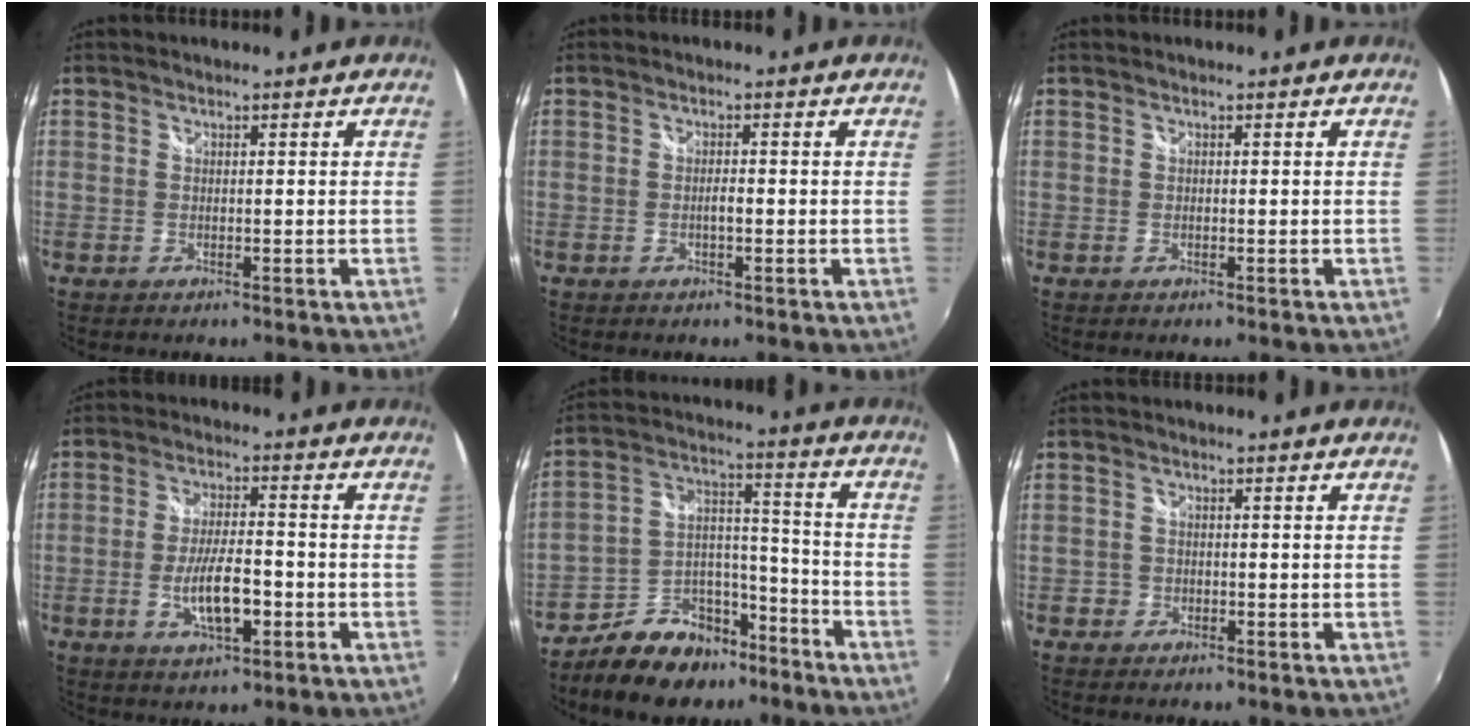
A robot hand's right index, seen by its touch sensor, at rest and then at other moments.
{"total": 1.3, "force": [-0.4, 0.3, 1.1], "torque": [-0.022, 0.002, -0.009]}
{"total": 0.0}
{"total": 8.5, "force": [-2.7, 2.6, 7.6], "torque": [-0.146, -0.006, -0.044]}
{"total": 14.0, "force": [-9.9, 7.9, 6.0], "torque": [-0.117, 0.048, -0.151]}
{"total": 1.3, "force": [-0.8, 1.1, 0.1], "torque": [-0.004, 0.004, -0.012]}